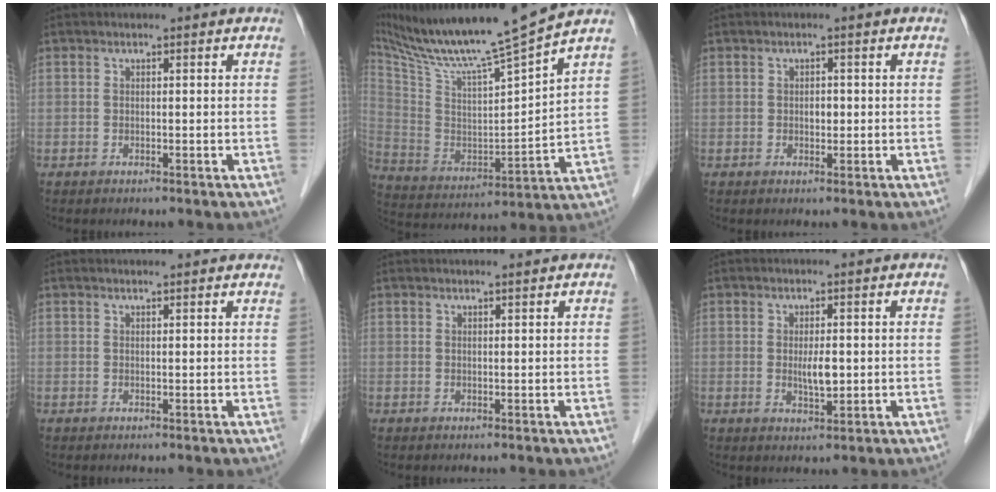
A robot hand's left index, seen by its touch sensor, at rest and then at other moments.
{"total": 17.9, "force": [15.3, -1.5, 9.3], "torque": [-0.170, -0.020, 0.270]}
{"total": 1.2, "force": [0.0, 0.8, 0.9], "torque": [-0.014, 0.002, 0.000]}
{"total": 4.1, "force": [4.0, 0.4, 1.1], "torque": [-0.016, 0.019, 0.039]}
{"total": 1.8, "force": [1.7, -0.2, 0.6], "torque": [-0.008, 0.008, 0.026]}
{"total": 2.9, "force": [0.2, 0.8, 2.7], "torque": [-0.050, -0.005, 0.004]}